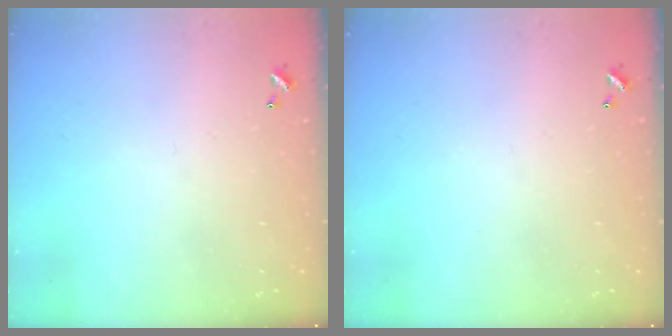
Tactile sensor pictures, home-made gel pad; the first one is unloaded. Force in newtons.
{"total": 0.0}